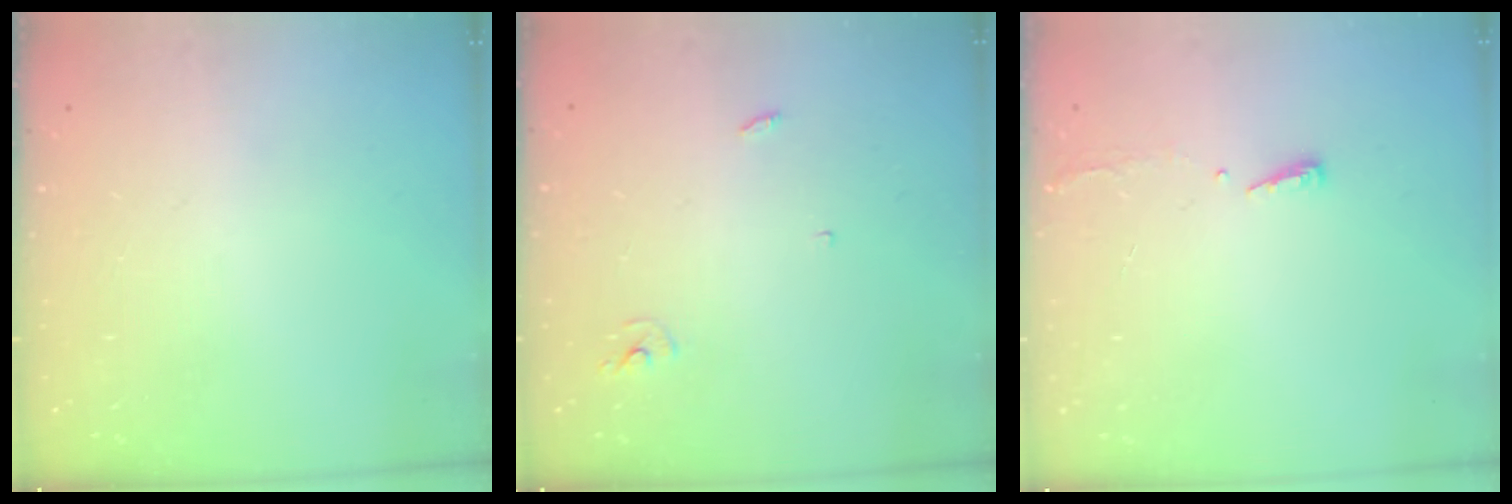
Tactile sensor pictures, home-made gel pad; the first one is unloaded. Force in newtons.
{"total": 2.4, "press": 2.4, "slide": 0.2}
{"total": 3.2, "press": 3.2, "slide": 0.6}